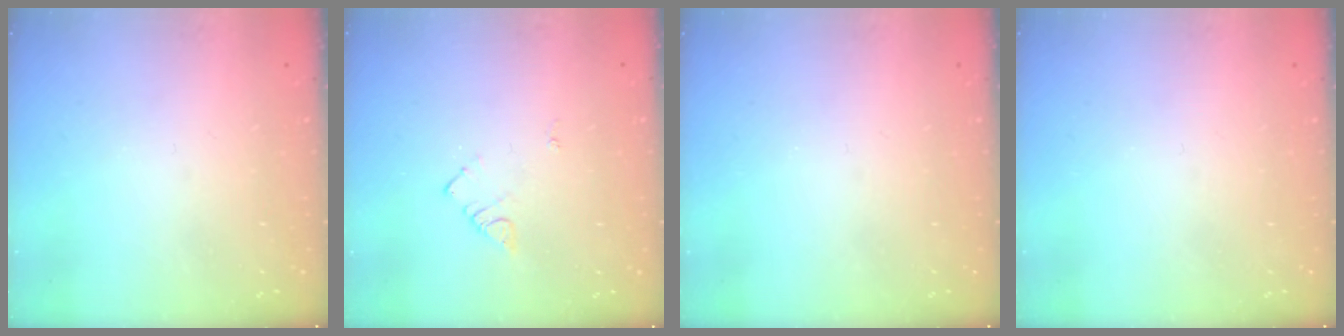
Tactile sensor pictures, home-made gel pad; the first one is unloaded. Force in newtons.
{"total": 3.9, "press": 3.9, "slide": 0.5}
{"total": 0.0}
{"total": 0.0}